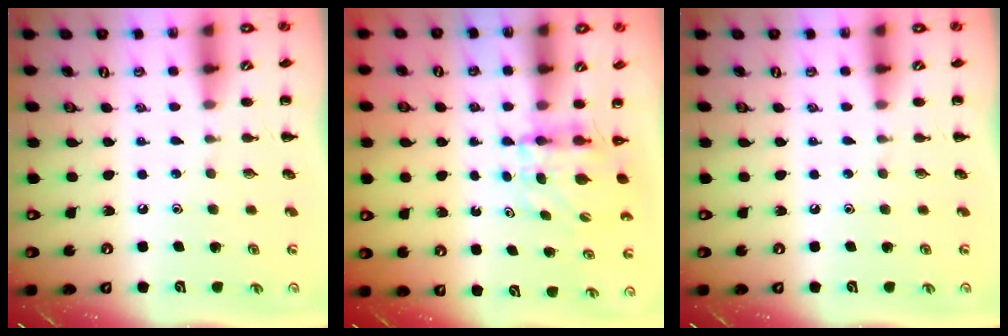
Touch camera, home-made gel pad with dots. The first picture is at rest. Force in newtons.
{"total": 4.0, "press": 4.0, "slide": 0.1}
{"total": 0.0}